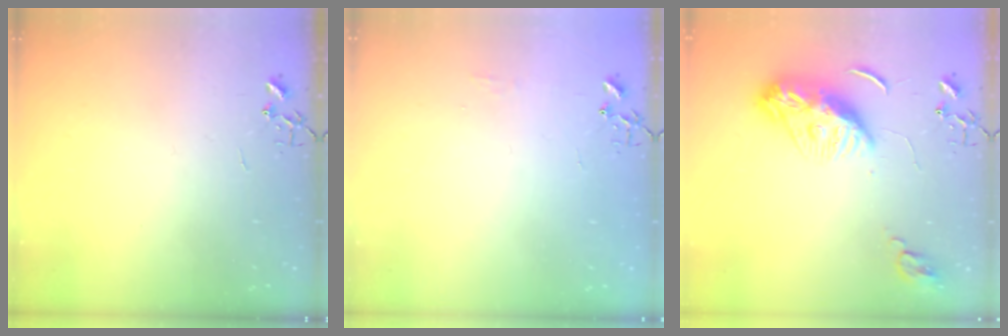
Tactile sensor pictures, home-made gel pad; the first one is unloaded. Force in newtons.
{"total": 4.6, "press": 4.6, "slide": 0.7}
{"total": 11.9, "press": 11.9, "slide": 0.9}